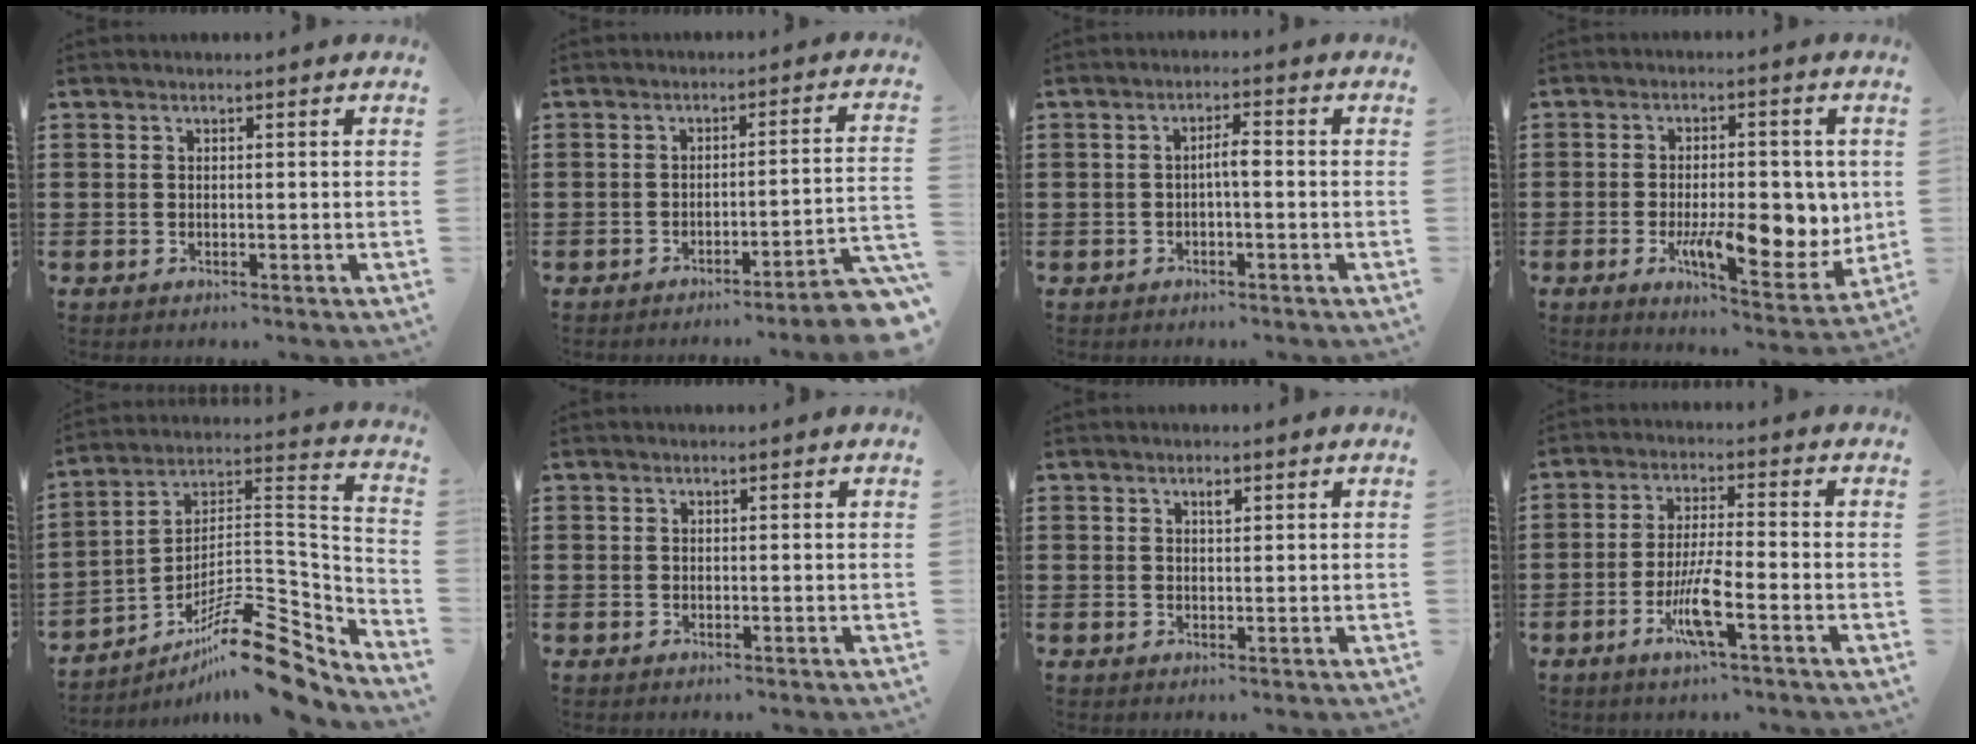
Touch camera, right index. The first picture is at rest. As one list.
[{"total": 4.2, "force": [-3.4, -0.5, 2.4], "torque": [-0.043, -0.022, -0.069]}, {"total": 2.5, "force": [-0.4, 0.5, 2.4], "torque": [-0.046, 0.004, -0.010]}, {"total": 11.2, "force": [-1.7, 4.7, 10.0], "torque": [-0.136, -0.015, -0.027]}, {"total": 14.4, "force": [-10.3, 3.7, 9.4], "torque": [-0.136, 0.034, -0.184]}, {"total": 0.0}, {"total": 1.2, "force": [0.6, 0.5, 0.9], "torque": [-0.011, 0.000, 0.009]}, {"total": 7.1, "force": [-3.1, 0.7, 6.3], "torque": [-0.136, -0.015, -0.062]}]